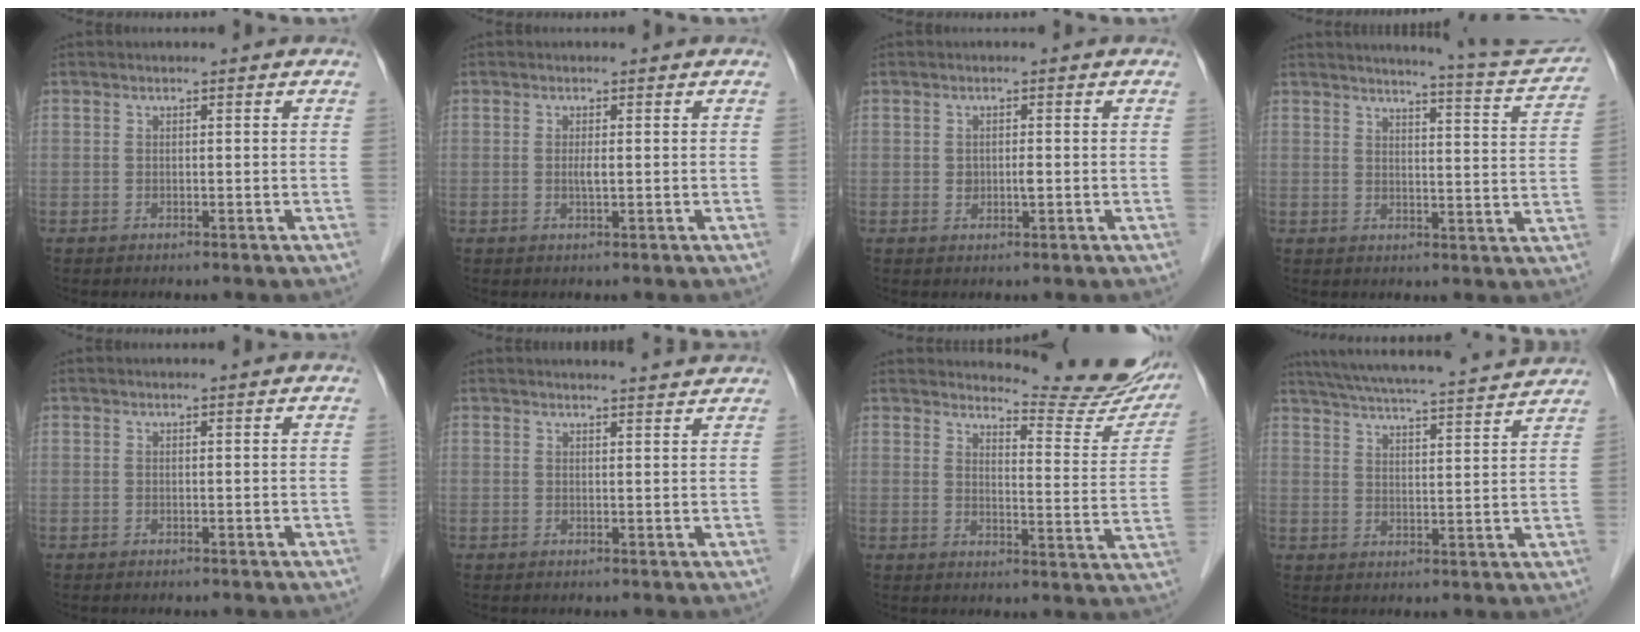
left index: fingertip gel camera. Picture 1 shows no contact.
{"total": 1.1, "force": [0.0, 0.1, 1.1], "torque": [-0.025, -0.002, 0.000]}
{"total": 1.4, "force": [-0.1, 0.7, 1.1], "torque": [-0.018, -0.002, 0.000]}
{"total": 10.9, "force": [10.6, -0.7, 2.5], "torque": [-0.039, -0.042, 0.122]}
{"total": 0.8, "force": [0.8, 0.0, 0.2], "torque": [-0.009, 0.004, 0.010]}
{"total": 6.7, "force": [6.5, -0.1, 1.6], "torque": [-0.021, 0.009, 0.065]}
{"total": 14.4, "force": [13.8, 1.6, 3.5], "torque": [-0.037, -0.077, 0.150]}
{"total": 19.3, "force": [17.8, 0.5, 7.5], "torque": [-0.134, 0.012, 0.246]}